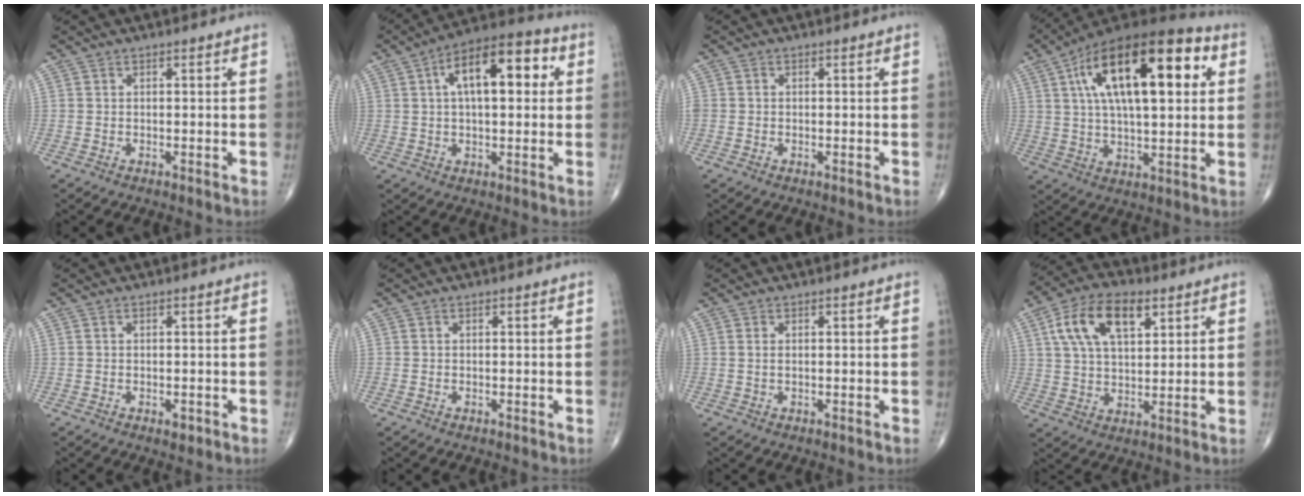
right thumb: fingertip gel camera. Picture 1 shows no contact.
{"total": 14.6, "force": [3.6, 6.7, 12.5], "torque": [-0.174, 0.025, 0.047]}
{"total": 0.8, "force": [-0.1, 0.7, 0.3], "torque": [-0.002, 0.003, -0.001]}
{"total": 24.7, "force": [7.3, 10.2, 21.3], "torque": [-0.341, 0.014, 0.110]}
{"total": 1.4, "force": [-0.5, 0.8, 1.0], "torque": [-0.009, -0.001, -0.006]}
{"total": 0.0}
{"total": 0.7, "force": [0.2, 0.3, 0.6], "torque": [-0.016, 0.003, 0.005]}
{"total": 13.3, "force": [5.5, 7.0, 10.0], "torque": [-0.171, 0.000, 0.098]}